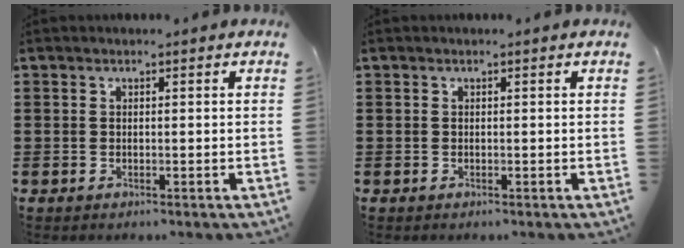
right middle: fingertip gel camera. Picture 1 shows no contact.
{"total": 0.0}